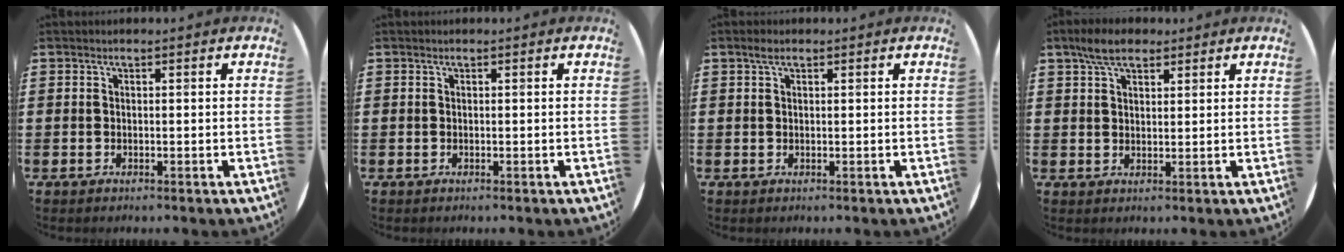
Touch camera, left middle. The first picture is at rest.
{"total": 0.0}
{"total": 1.1, "force": [0.6, 0.6, 0.7], "torque": [-0.008, 0.002, 0.009]}
{"total": 4.6, "force": [3.5, 2.1, 2.0], "torque": [-0.039, 0.004, 0.065]}